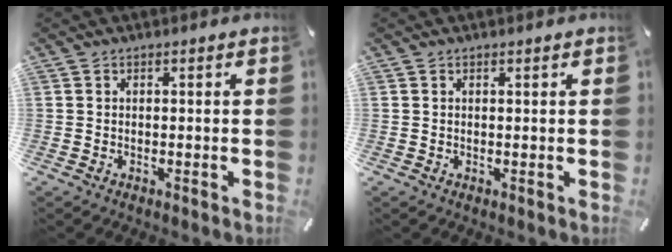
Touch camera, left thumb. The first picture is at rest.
{"total": 0.0}